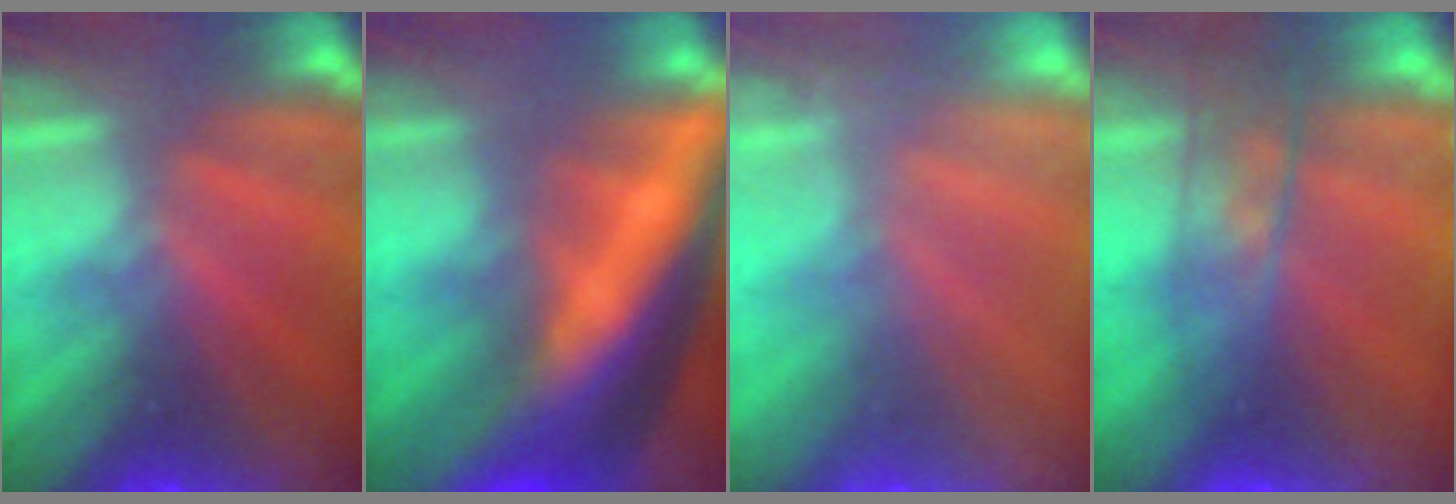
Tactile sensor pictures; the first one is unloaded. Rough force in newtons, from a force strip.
{"total": 7.8}
{"total": 2.4}
{"total": 5.8}